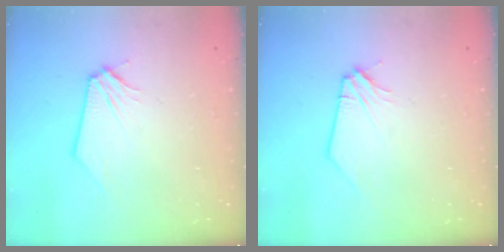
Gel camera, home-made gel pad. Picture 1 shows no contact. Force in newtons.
{"total": 0.0}